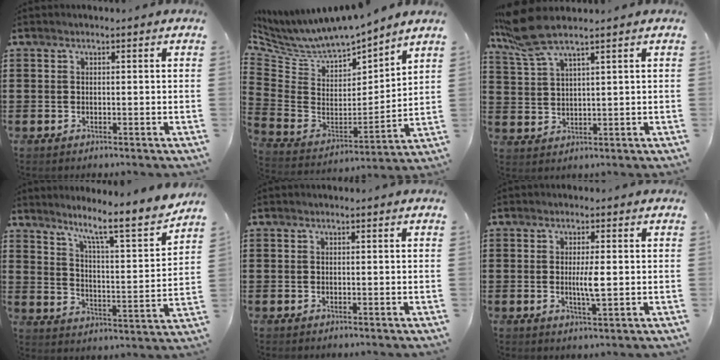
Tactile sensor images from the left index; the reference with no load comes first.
{"total": 7.2, "force": [7.0, 1.2, 1.7], "torque": [-0.073, -0.059, 0.118]}
{"total": 6.8, "force": [5.1, 0.9, 4.4], "torque": [-0.109, -0.010, 0.090]}
{"total": 7.0, "force": [5.9, -0.2, 3.8], "torque": [-0.086, -0.054, 0.086]}
{"total": 0.0}
{"total": 3.7, "force": [0.0, 0.3, 3.6], "torque": [-0.066, -0.005, -0.001]}